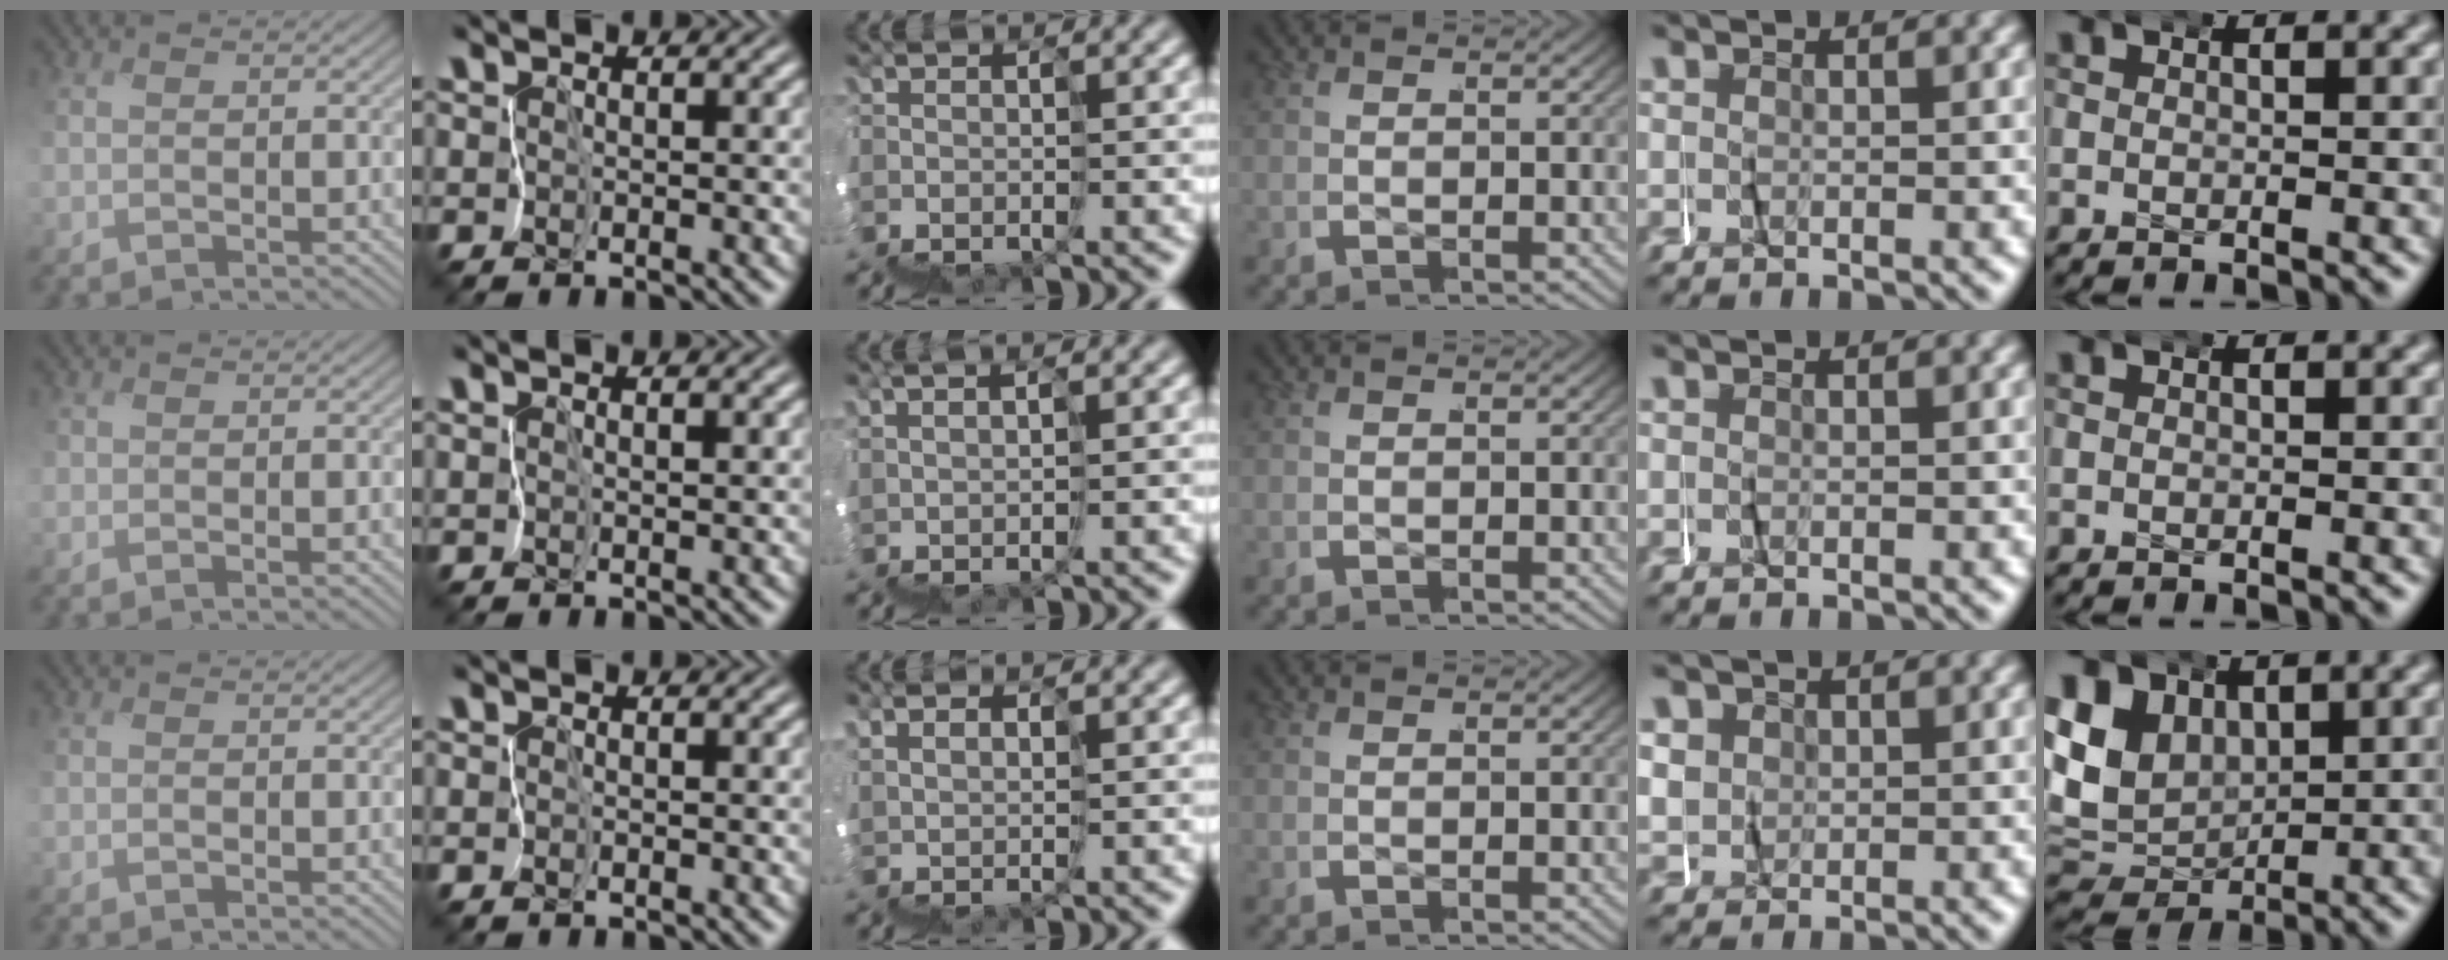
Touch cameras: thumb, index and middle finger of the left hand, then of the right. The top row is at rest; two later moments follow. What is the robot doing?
{"motion": "wrap", "object": "felt sheet"}